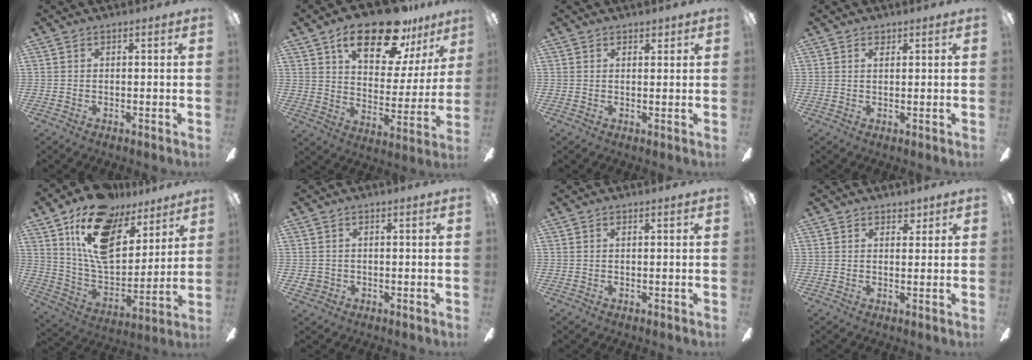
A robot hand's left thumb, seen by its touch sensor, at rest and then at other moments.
{"total": 21.1, "force": [14.0, 8.9, 13.1], "torque": [-0.207, -0.068, 0.235]}
{"total": 1.4, "force": [1.1, 0.7, 0.4], "torque": [-0.001, -0.002, 0.019]}
{"total": 1.3, "force": [0.9, 0.7, 0.8], "torque": [-0.009, -0.002, 0.014]}
{"total": 19.9, "force": [11.8, 10.8, 11.7], "torque": [-0.209, -0.063, 0.210]}
{"total": 2.1, "force": [-0.1, 2.0, 0.5], "torque": [-0.012, 0.005, -0.003]}
{"total": 0.6, "force": [0.3, 0.2, 0.5], "torque": [-0.011, 0.002, 0.005]}
{"total": 2.5, "force": [1.9, 1.5, 0.9], "torque": [-0.003, -0.005, 0.032]}